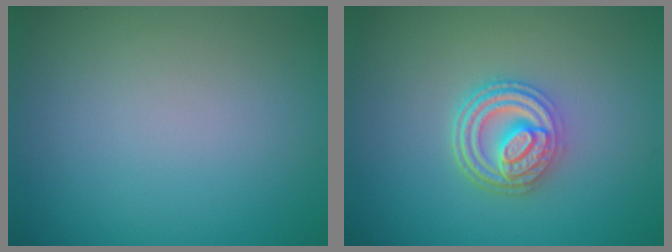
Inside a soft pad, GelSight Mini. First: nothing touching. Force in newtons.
{"total": 4.6, "press": 3.6, "slide": 3.0}